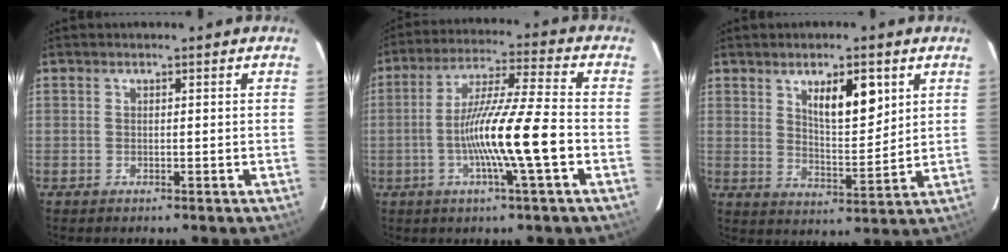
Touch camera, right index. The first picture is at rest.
{"total": 12.9, "force": [-3.3, -0.6, 12.5], "torque": [-0.227, -0.004, -0.065]}
{"total": 8.2, "force": [3.9, 2.6, 6.8], "torque": [-0.112, -0.003, 0.069]}